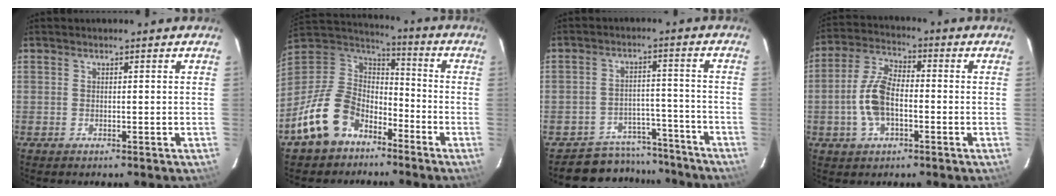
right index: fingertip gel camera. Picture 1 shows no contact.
{"total": 15.3, "force": [-9.3, 10.2, 6.5], "torque": [-0.159, 0.020, -0.156]}
{"total": 10.7, "force": [-9.4, 5.1, 0.4], "torque": [-0.015, 0.047, -0.124]}
{"total": 9.3, "force": [-2.2, 5.0, 7.5], "torque": [-0.161, 0.013, -0.040]}